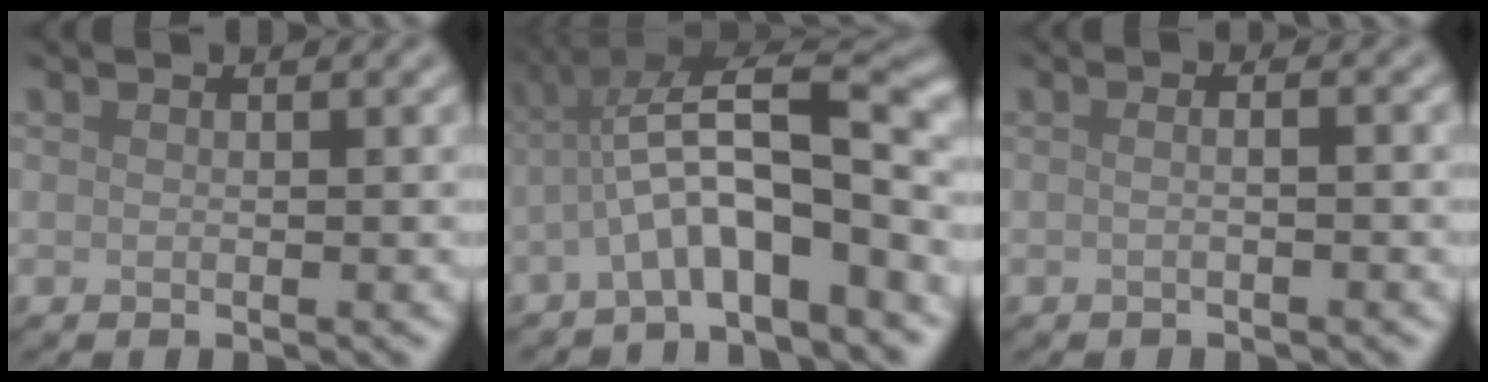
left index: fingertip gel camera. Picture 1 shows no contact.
{"total": 7.6, "force": [-2.0, 1.9, 7.1], "torque": [-0.122, 0.026, -0.041]}
{"total": 3.0, "force": [0.6, 1.6, 2.5], "torque": [-0.005, 0.017, -0.025]}